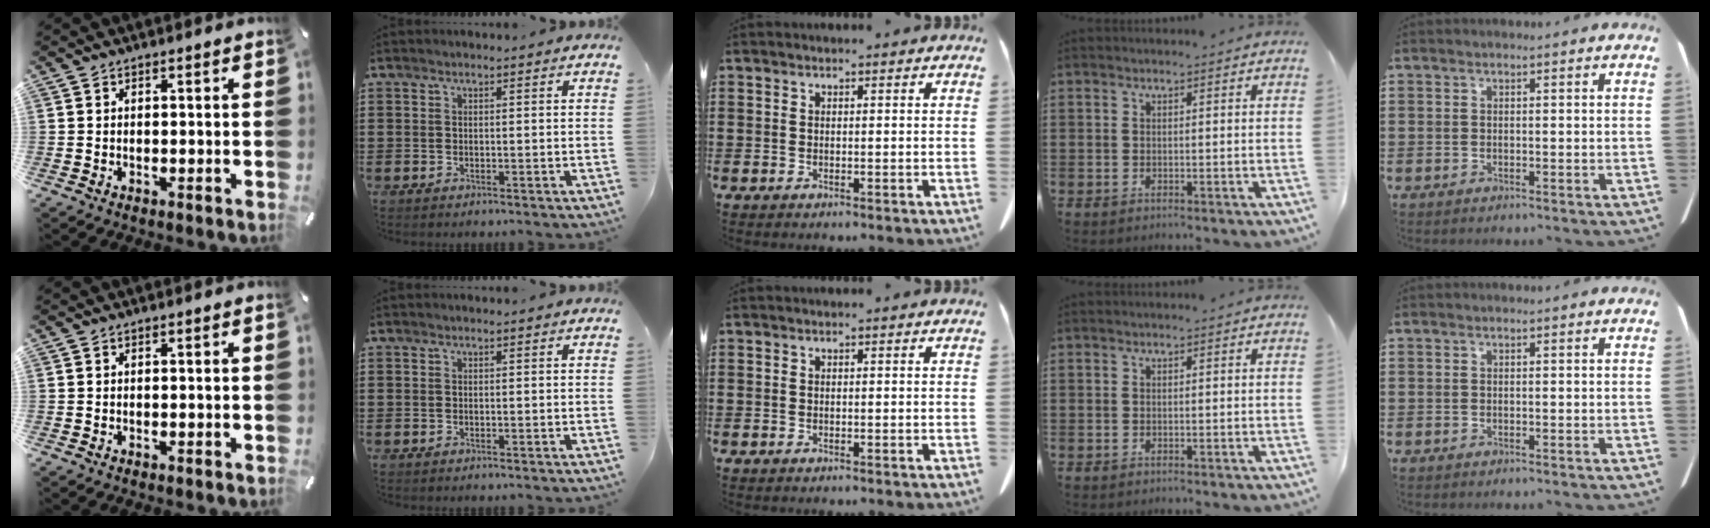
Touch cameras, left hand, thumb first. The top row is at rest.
{}